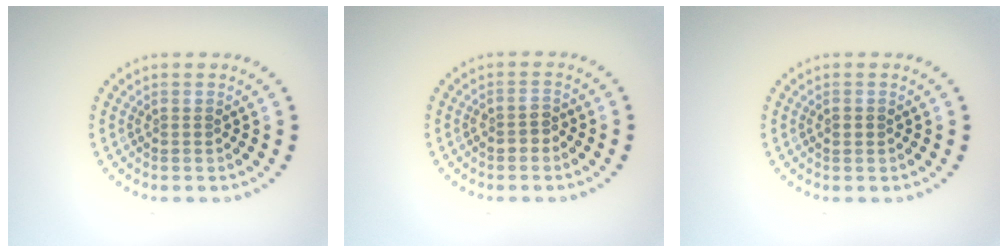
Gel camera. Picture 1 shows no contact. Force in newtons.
{"total": 1.4, "press": 1.2, "slide": 0.6}
{"total": 1.1, "press": 1.1, "slide": 0.2}